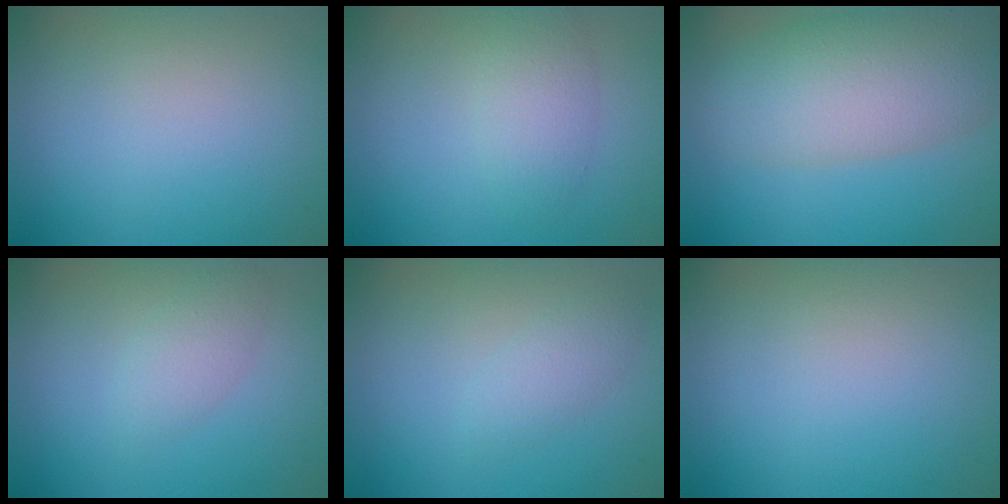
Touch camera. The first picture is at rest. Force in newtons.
{"total": 2.6, "press": 2.6, "slide": 0.1}
{"total": 7.3, "press": 7.3, "slide": 0.1}
{"total": 1.8, "press": 1.8, "slide": 0.1}
{"total": 1.8, "press": 1.8, "slide": 0.1}
{"total": 0.0}